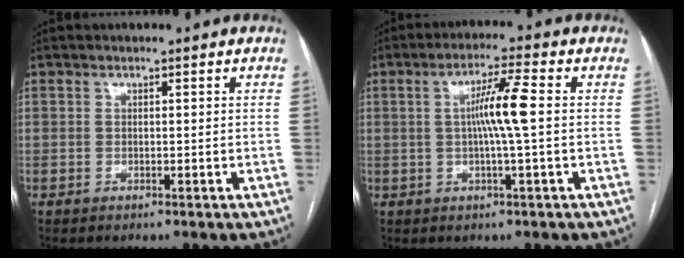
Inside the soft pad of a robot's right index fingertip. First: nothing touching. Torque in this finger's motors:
{"motor_torque": [0.50, -0.14, 0.28, 0.12]}